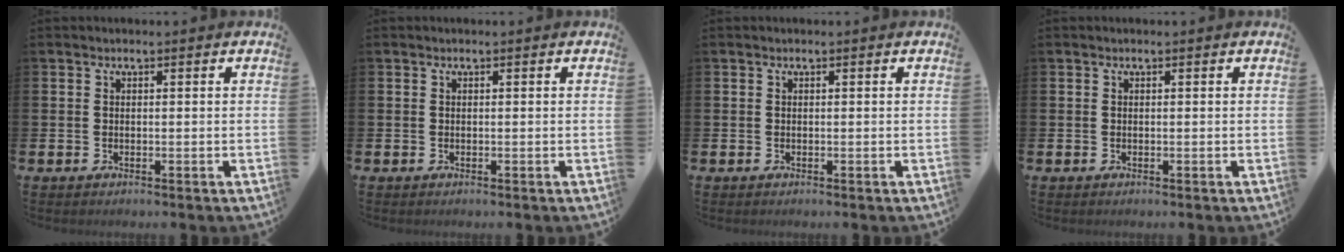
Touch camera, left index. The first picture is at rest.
{"total": 0.0}
{"total": 0.0}
{"total": 0.0}